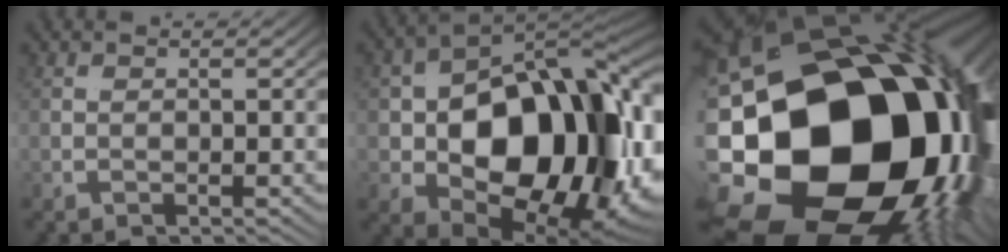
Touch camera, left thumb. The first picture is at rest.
{"total": 21.4, "force": [-2.4, 12.0, 17.5], "torque": [-0.299, -0.023, -0.027]}
{"total": 39.3, "force": [-3.8, 23.6, 31.2], "torque": [-0.498, -0.071, -0.028]}